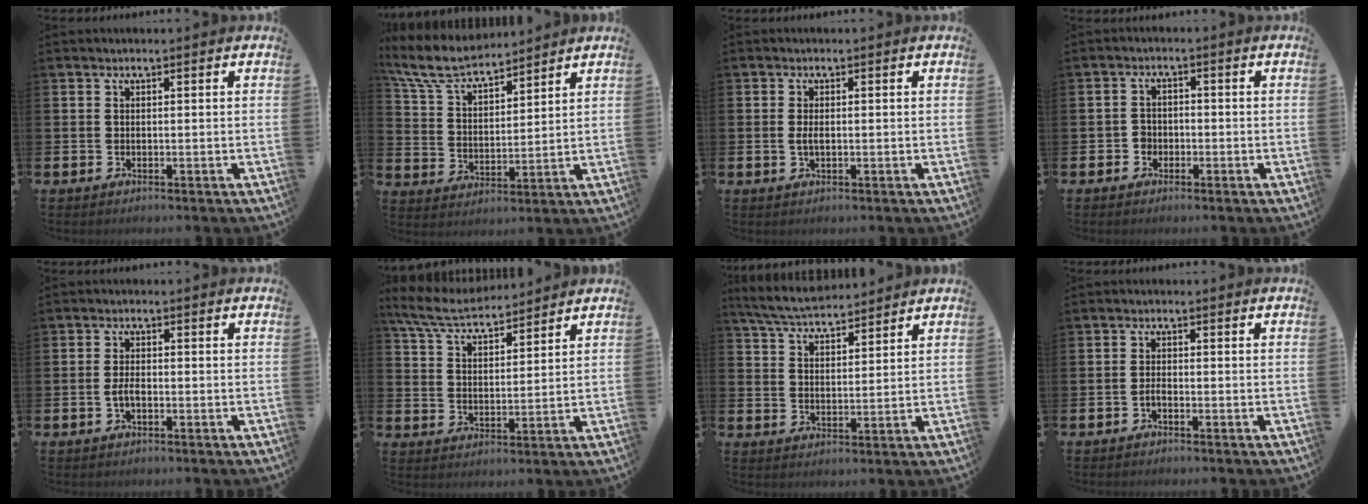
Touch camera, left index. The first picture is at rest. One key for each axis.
{"total": 7.6, "fx": 7.0, "fy": 1.8, "fz": 2.4, "tx": -0.076, "ty": -0.038, "tz": 0.125}
{"total": 1.5, "fx": -0.1, "fy": 0.6, "fz": 1.4, "tx": -0.020, "ty": 0.000, "tz": -0.005}
{"total": 2.1, "fx": -1.2, "fy": 1.7, "fz": 0.3, "tx": -0.010, "ty": 0.005, "tz": -0.028}
{"total": 2.1, "fx": -0.7, "fy": 1.0, "fz": 1.7, "tx": -0.025, "ty": -0.001, "tz": -0.015}
{"total": 6.5, "fx": 6.2, "fy": 1.3, "fz": 1.8, "tx": -0.059, "ty": -0.030, "tz": 0.110}
{"total": 5.9, "fx": 5.7, "fy": 0.8, "fz": 1.4, "tx": -0.047, "ty": -0.026, "tz": 0.103}
{"total": 1.1, "fx": -0.8, "fy": 0.3, "fz": 0.7, "tx": -0.008, "ty": -0.005, "tz": -0.017}